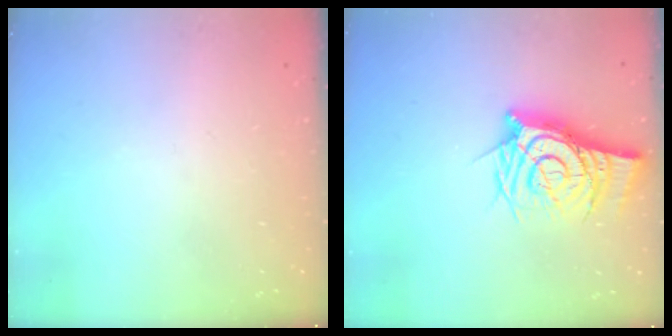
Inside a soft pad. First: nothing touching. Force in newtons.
{"total": 10.8, "press": 10.8, "slide": 1.1}